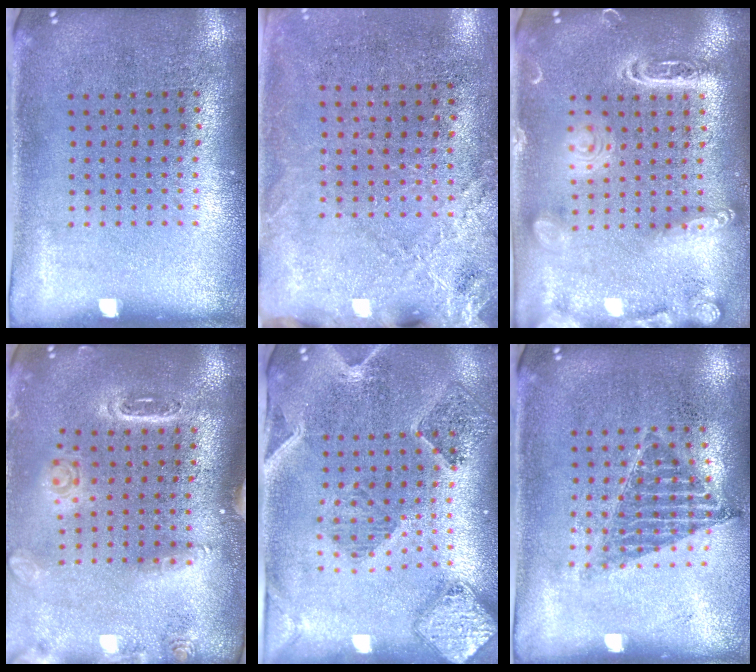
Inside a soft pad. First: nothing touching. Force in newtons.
{"total": 2.6, "press": 2.3, "slide": 1.1}
{"total": 2.1, "press": 2.1, "slide": 0.1}
{"total": 1.5, "press": 1.5, "slide": 0.3}
{"total": 1.5, "press": 1.4, "slide": 0.4}
{"total": 0.9, "press": 0.8, "slide": 0.3}